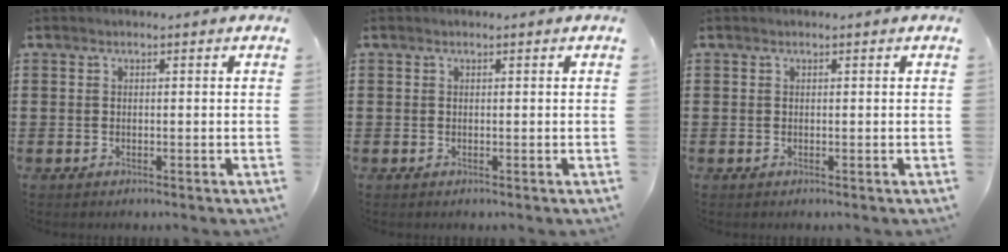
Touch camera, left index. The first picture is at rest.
{"total": 0.0}
{"total": 0.0}